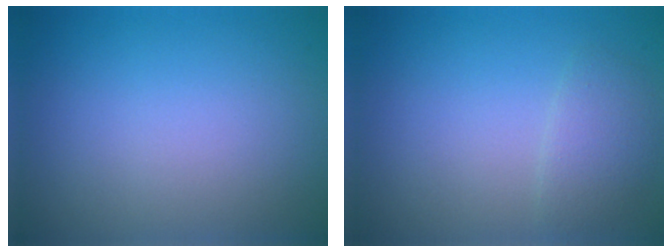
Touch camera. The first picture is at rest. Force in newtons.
{"total": 1.9, "press": 1.9, "slide": 0.1}